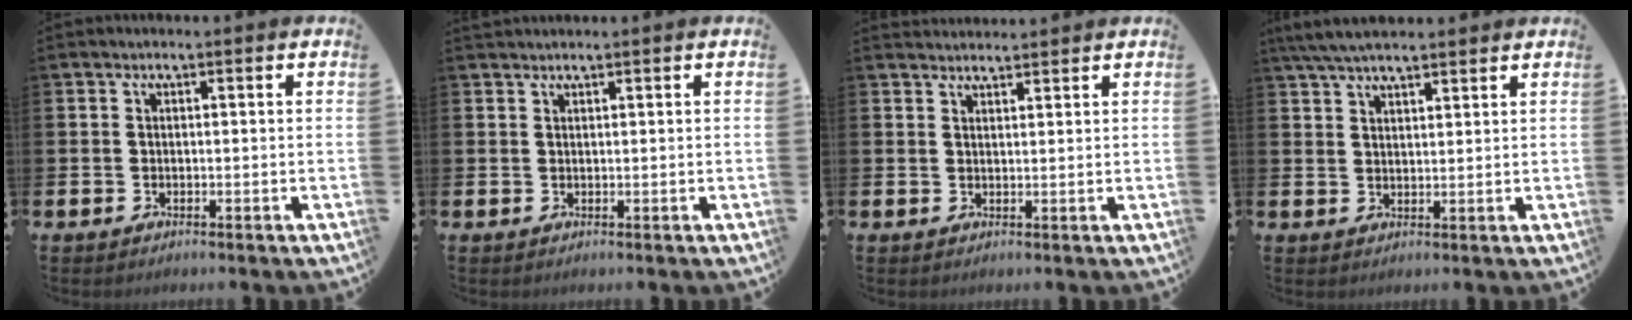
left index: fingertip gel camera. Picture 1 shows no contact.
{"total": 0.9, "force": [0.9, 0.0, 0.0], "torque": [0.003, 0.000, 0.016]}
{"total": 2.1, "force": [2.1, 0.3, -0.1], "torque": [0.001, -0.009, 0.039]}
{"total": 5.0, "force": [4.6, 0.9, 1.8], "torque": [-0.042, -0.012, 0.085]}